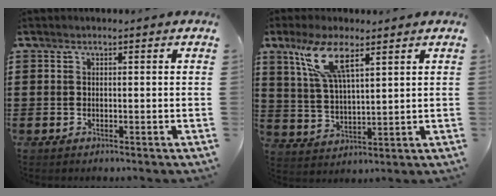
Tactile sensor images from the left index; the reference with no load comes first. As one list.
[{"total": 9.2, "force": [5.5, 2.6, 6.9], "torque": [-0.148, 0.003, 0.098]}]